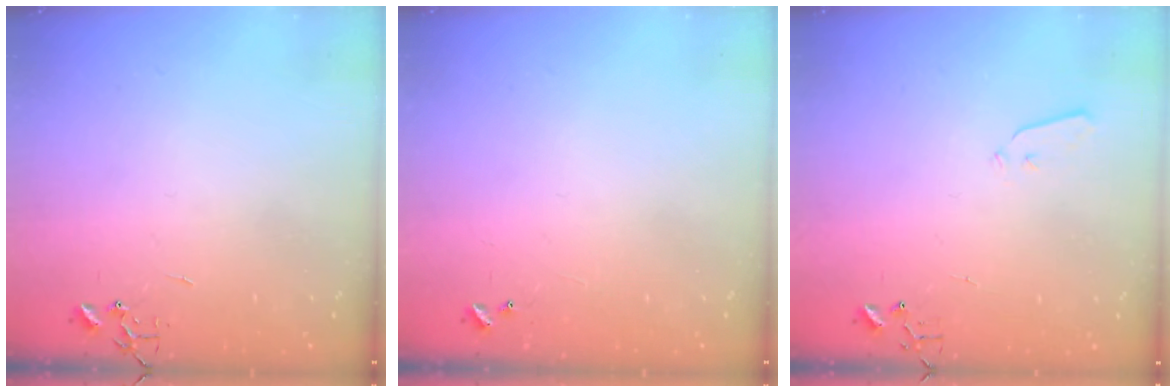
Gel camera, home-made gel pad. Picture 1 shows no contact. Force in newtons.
{"total": 4.1, "press": 4.1, "slide": 0.5}
{"total": 3.6, "press": 3.6, "slide": 0.6}